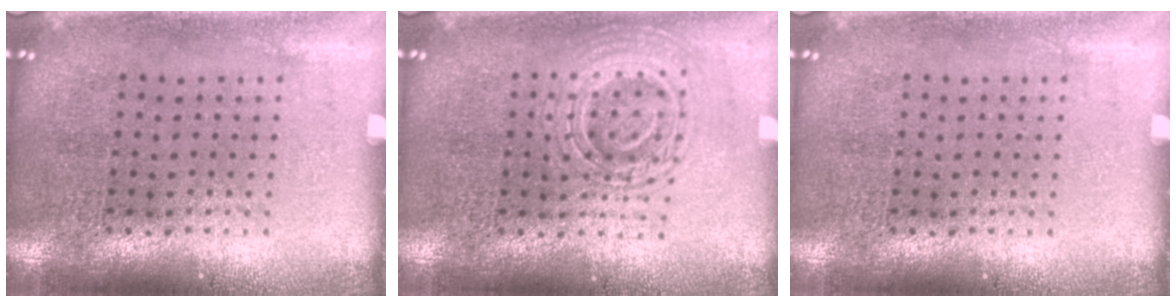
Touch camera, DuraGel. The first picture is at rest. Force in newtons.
{"total": 2.9, "press": 2.8, "slide": 0.6}
{"total": 0.0}